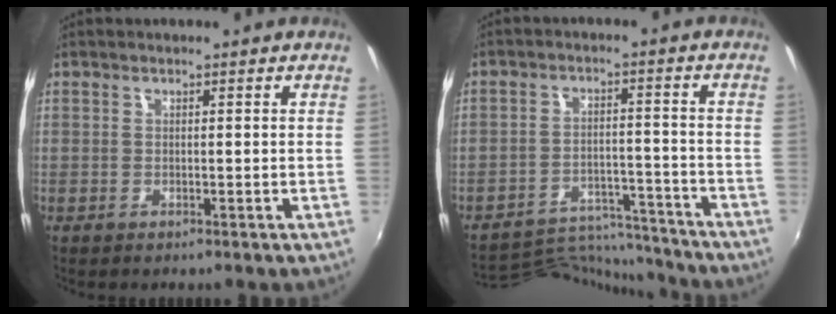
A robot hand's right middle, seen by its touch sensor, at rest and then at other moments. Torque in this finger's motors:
{"motor_torque": [-1.08, -1.05, -0.29, -0.16]}